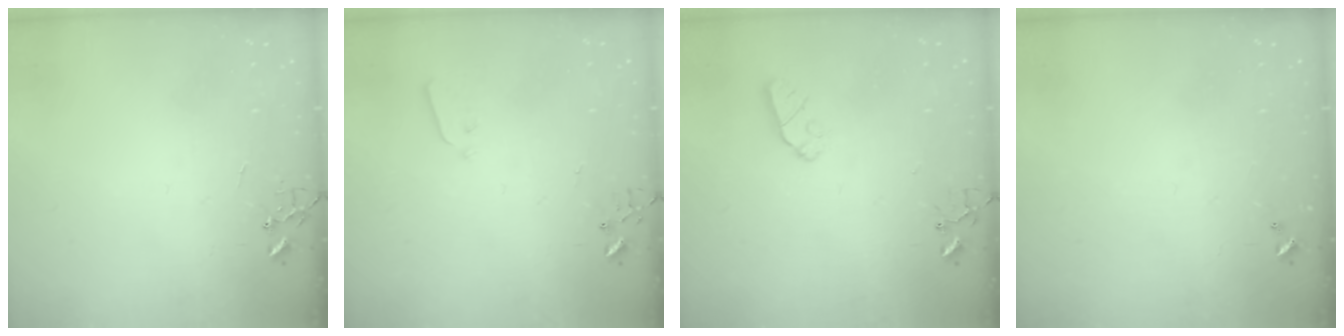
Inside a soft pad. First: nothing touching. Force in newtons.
{"total": 2.9, "press": 2.9, "slide": 0.4}
{"total": 6.6, "press": 6.6, "slide": 0.2}
{"total": 0.0}